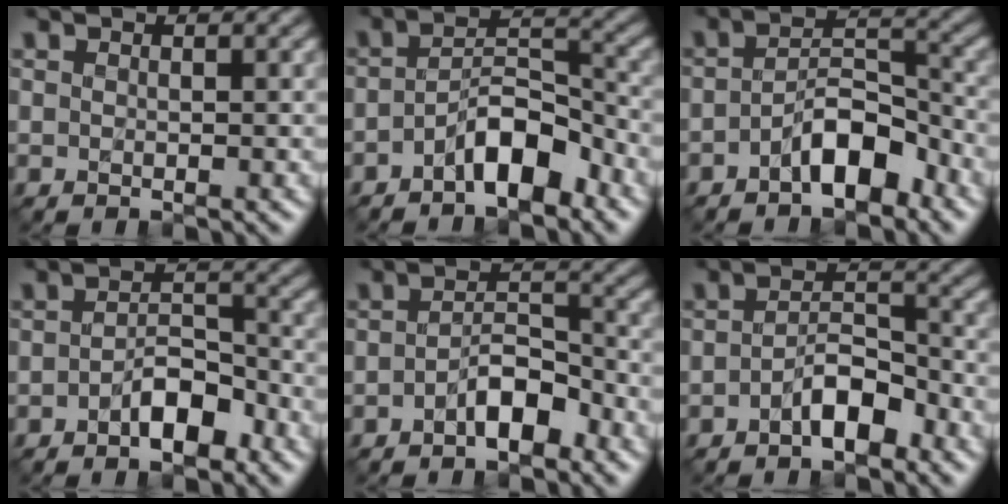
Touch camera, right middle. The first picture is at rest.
{"total": 4.9, "force": [-2.8, 1.9, 3.6], "torque": [-0.059, 0.014, -0.050]}
{"total": 4.6, "force": [-2.5, 1.9, 3.3], "torque": [-0.053, 0.015, -0.045]}
{"total": 3.3, "force": [-1.8, 1.5, 2.3], "torque": [-0.033, 0.012, -0.033]}
{"total": 3.2, "force": [-1.8, 1.4, 2.3], "torque": [-0.035, 0.012, -0.035]}
{"total": 3.2, "force": [-1.9, 1.3, 2.3], "torque": [-0.037, 0.012, -0.036]}